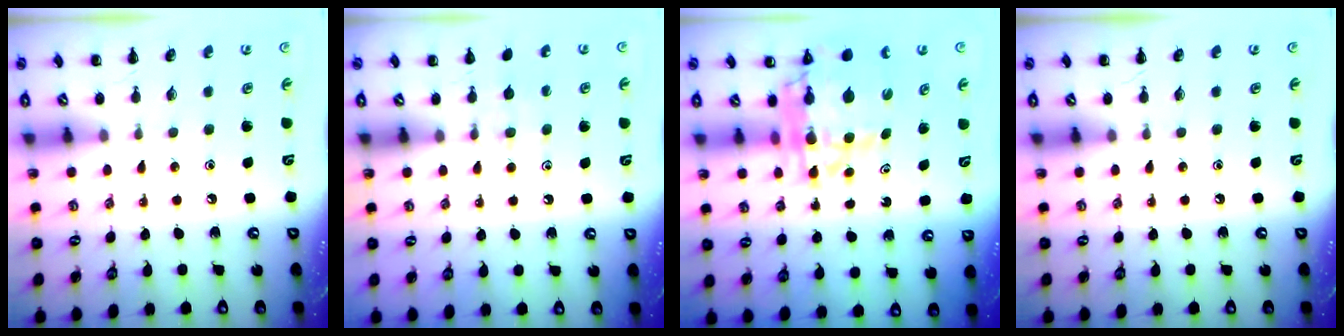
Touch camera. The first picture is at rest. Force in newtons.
{"total": 5.2, "press": 4.9, "slide": 1.9}
{"total": 11.4, "press": 10.9, "slide": 3.4}
{"total": 0.0}